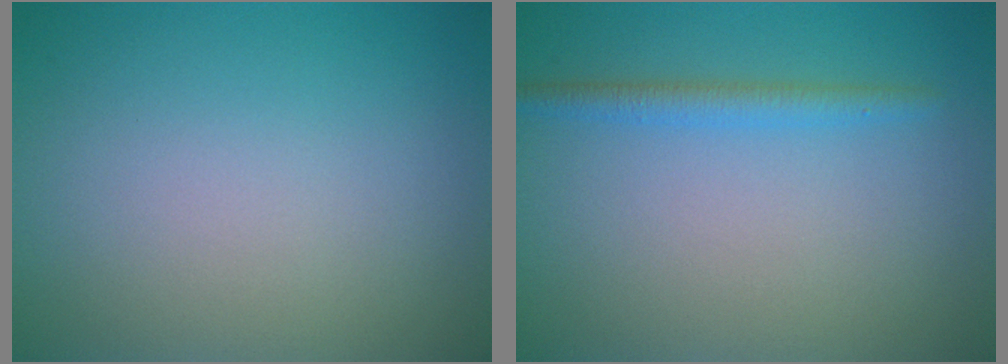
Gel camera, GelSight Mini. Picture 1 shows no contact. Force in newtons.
{"total": 1.8, "press": 1.8, "slide": 0.0}